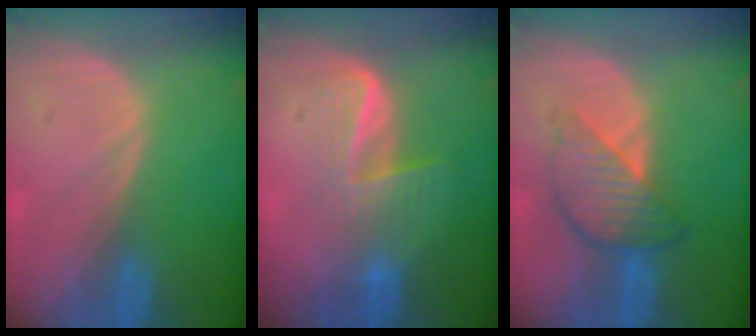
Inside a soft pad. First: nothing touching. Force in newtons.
{"total": 6.5, "press": 5.6, "slide": 3.4}
{"total": 6.1, "press": 6.1, "slide": 0.4}